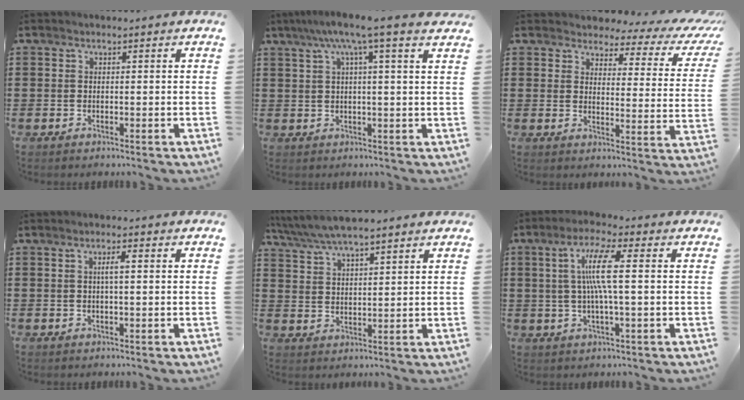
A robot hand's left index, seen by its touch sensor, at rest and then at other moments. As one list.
[{"total": 6.3, "force": [3.8, -0.2, 5.0], "torque": [-0.108, -0.004, 0.061]}, {"total": 3.4, "force": [2.7, 1.3, 1.6], "torque": [-0.042, -0.015, 0.040]}, {"total": 2.2, "force": [0.4, 0.4, 2.2], "torque": [-0.044, 0.003, 0.004]}, {"total": 5.6, "force": [4.9, 0.9, 2.5], "torque": [-0.063, -0.015, 0.086]}, {"total": 7.4, "force": [0.9, 1.1, 7.2], "torque": [-0.155, -0.001, 0.006]}]